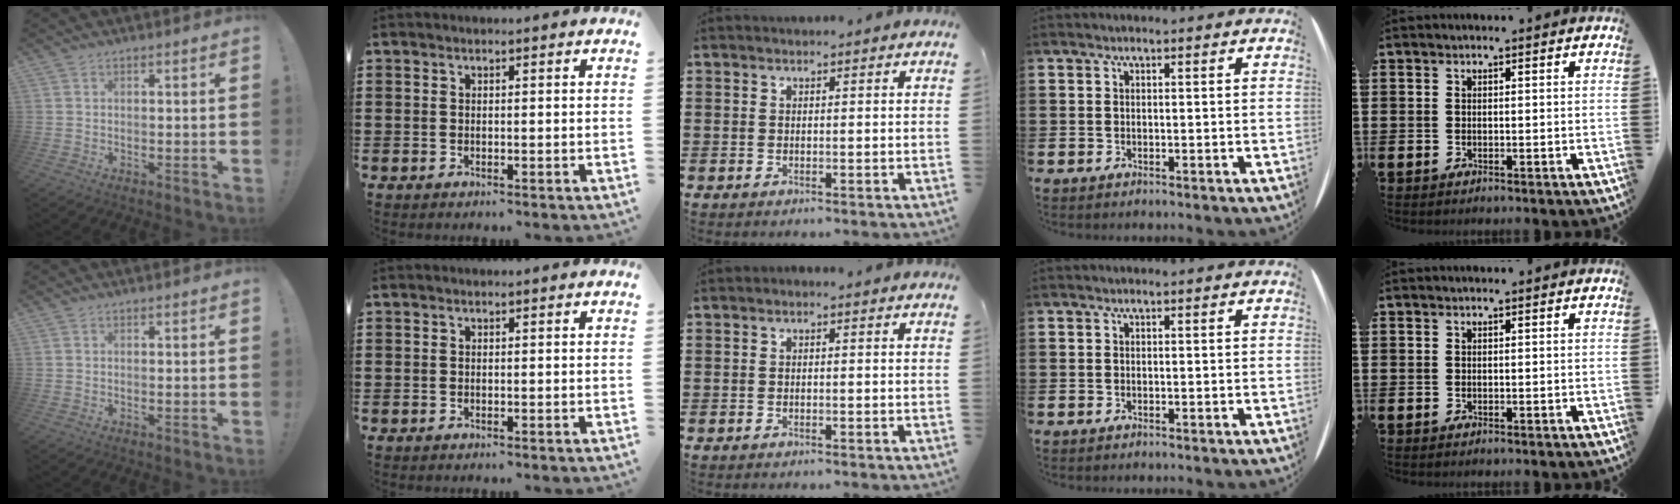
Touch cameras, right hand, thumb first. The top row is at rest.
{}